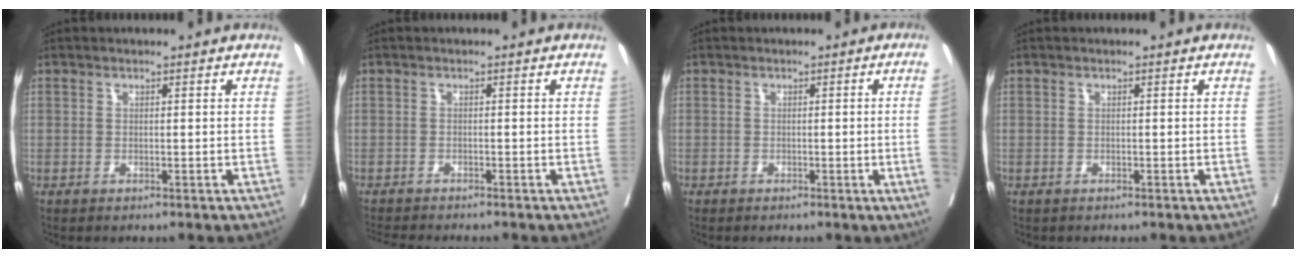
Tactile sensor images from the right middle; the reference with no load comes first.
{"total": 5.0, "force": [-4.7, 0.2, 1.7], "torque": [-0.026, -0.013, -0.073]}
{"total": 2.7, "force": [-0.5, -0.9, 2.5], "torque": [-0.032, -0.005, -0.006]}
{"total": 0.0}